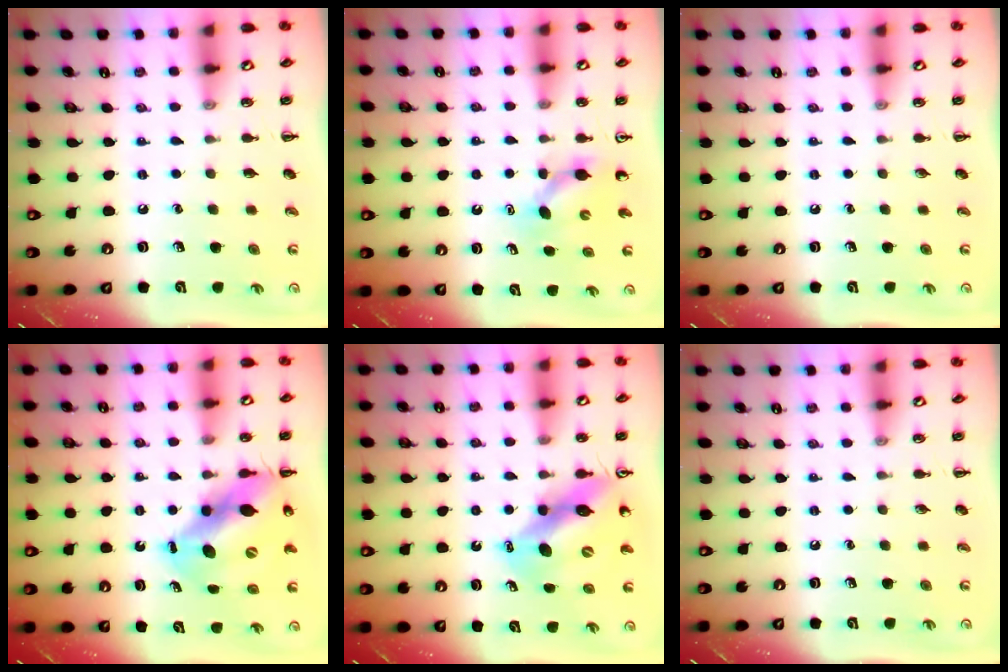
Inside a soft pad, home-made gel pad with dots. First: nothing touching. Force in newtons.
{"total": 3.7, "press": 3.6, "slide": 0.8}
{"total": 0.0}
{"total": 12.1, "press": 11.7, "slide": 3.0}
{"total": 11.0, "press": 10.5, "slide": 3.4}
{"total": 0.0}